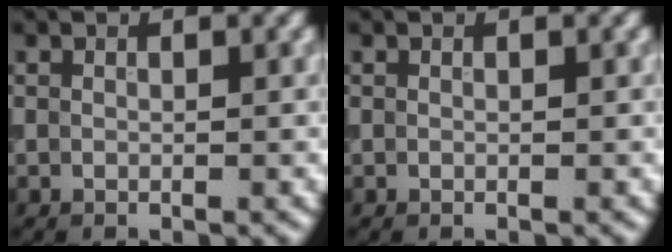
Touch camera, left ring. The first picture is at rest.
{"total": 0.0}